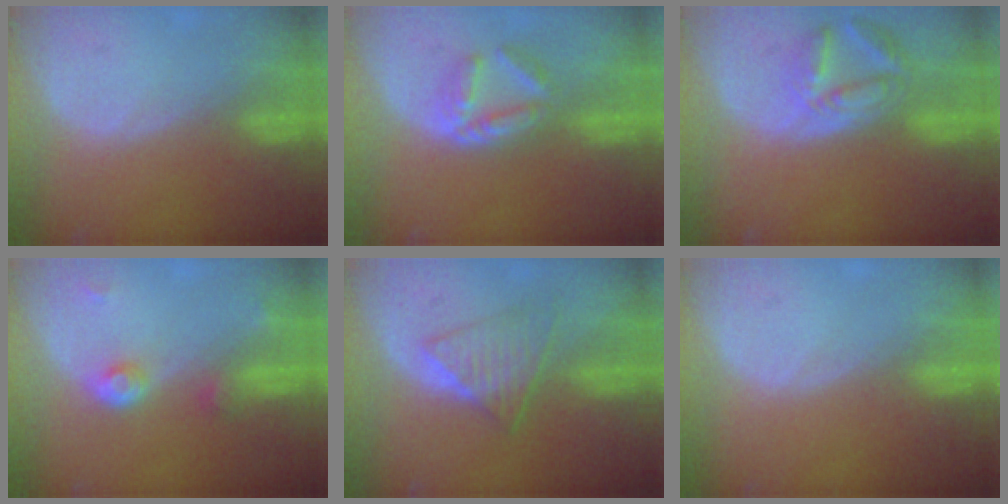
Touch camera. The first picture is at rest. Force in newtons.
{"total": 6.1, "press": 5.3, "slide": 3.1}
{"total": 7.7, "press": 6.8, "slide": 3.6}
{"total": 3.8, "press": 3.6, "slide": 1.3}
{"total": 6.0, "press": 5.6, "slide": 1.9}
{"total": 0.0}